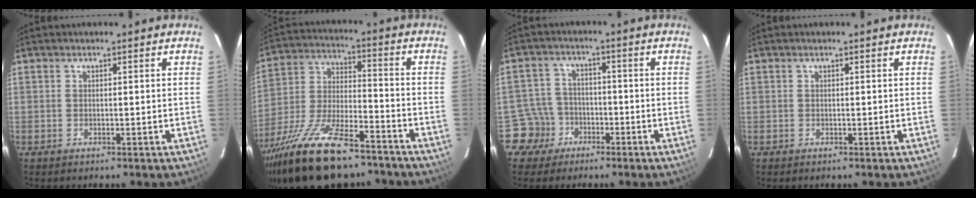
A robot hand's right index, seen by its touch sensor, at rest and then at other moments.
{"total": 23.1, "force": [-17.1, 7.5, 13.7], "torque": [-0.272, -0.033, -0.286]}
{"total": 5.9, "force": [-3.1, 4.9, -0.6], "torque": [-0.003, 0.027, -0.061]}
{"total": 0.0}